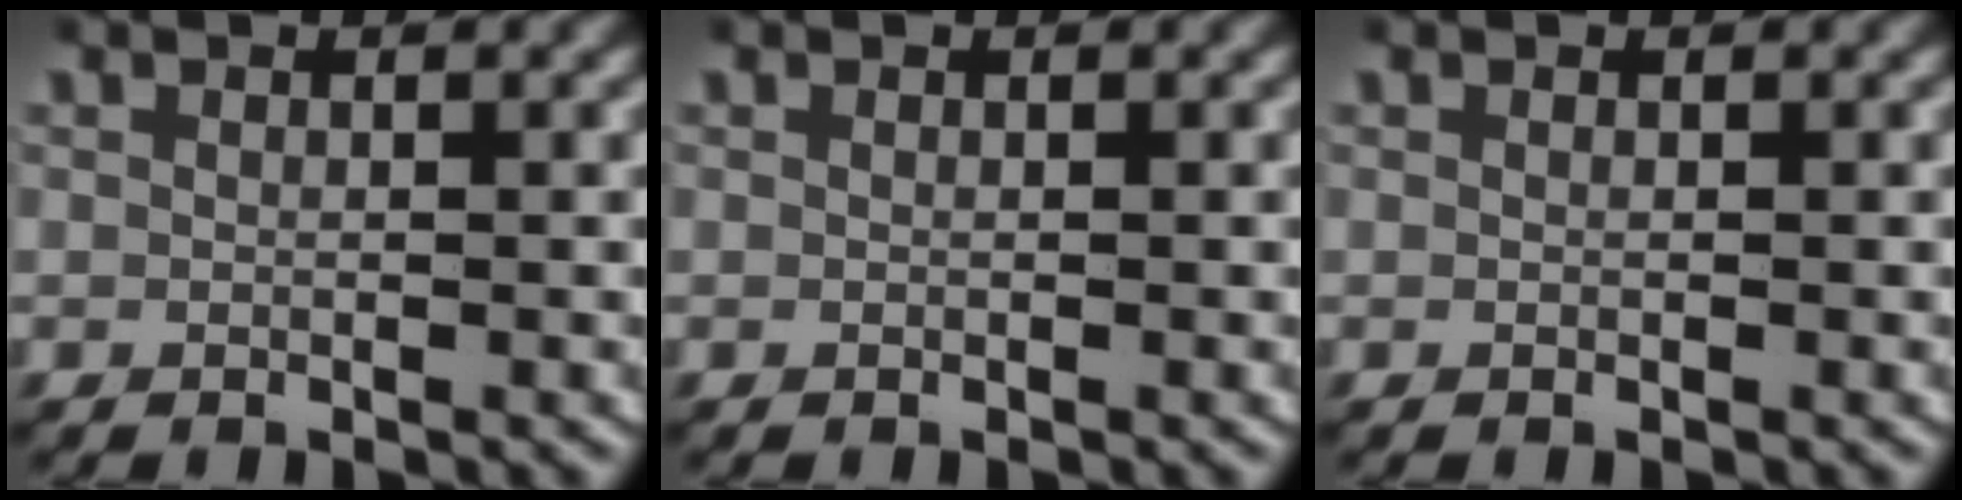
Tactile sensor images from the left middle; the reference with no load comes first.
{"total": 0.0}
{"total": 0.0}